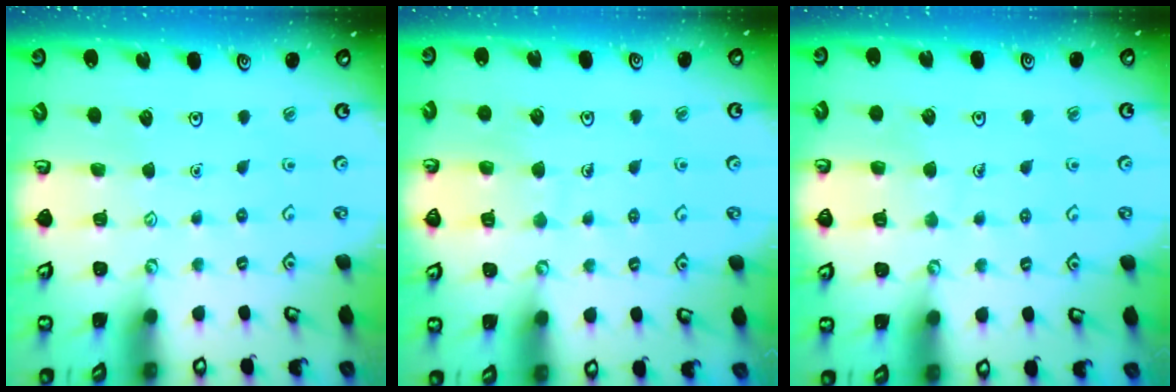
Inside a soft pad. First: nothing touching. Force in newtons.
{"total": 5.7, "press": 5.7, "slide": 0.5}
{"total": 5.4, "press": 5.4, "slide": 0.4}